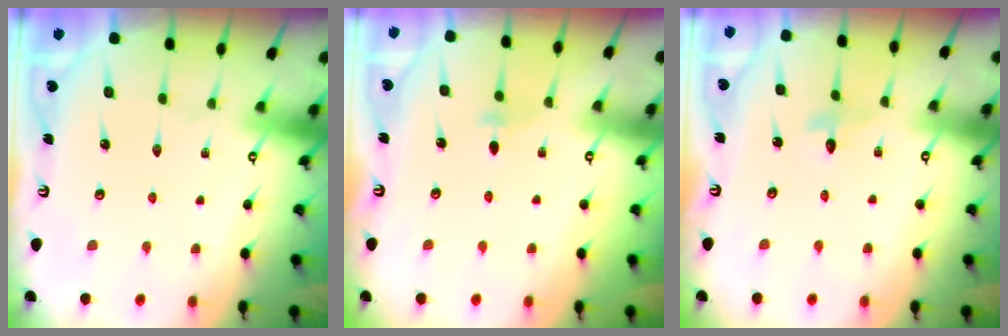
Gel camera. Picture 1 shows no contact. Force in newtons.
{"total": 3.0, "press": 2.9, "slide": 0.7}
{"total": 3.0, "press": 2.9, "slide": 0.3}